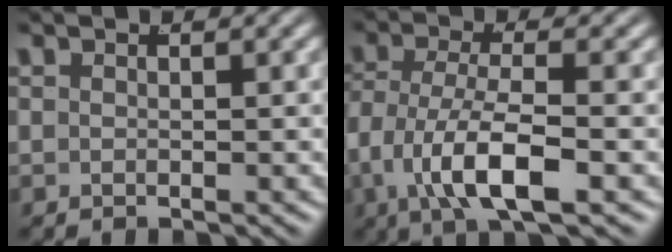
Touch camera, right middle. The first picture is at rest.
{"total": 6.1, "force": [-1.2, 3.1, 5.1], "torque": [-0.117, -0.028, -0.005]}